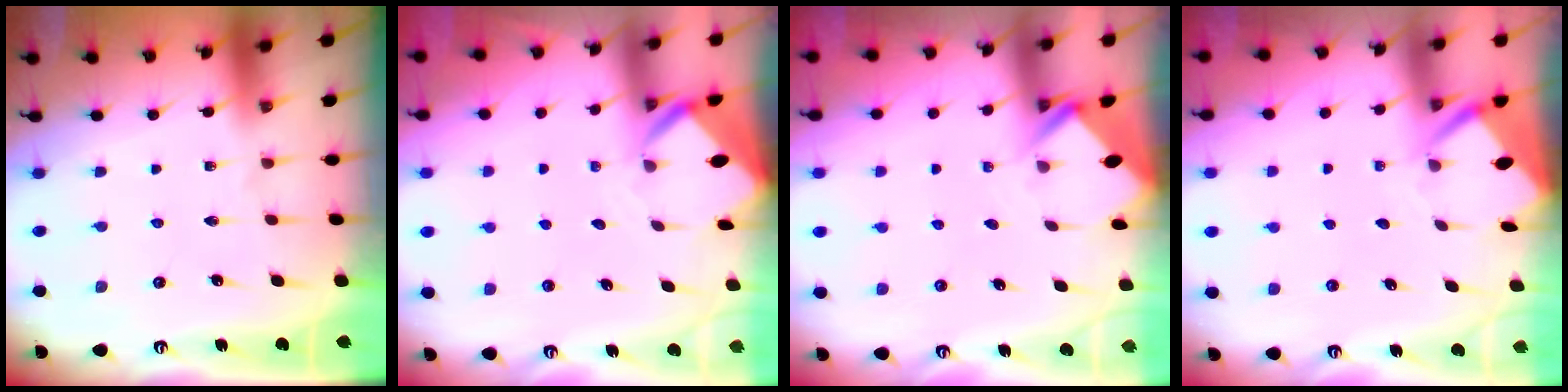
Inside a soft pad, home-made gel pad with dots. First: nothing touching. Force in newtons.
{"total": 3.2, "press": 3.2, "slide": 0.2}
{"total": 2.7, "press": 2.7, "slide": 0.2}
{"total": 3.7, "press": 3.7, "slide": 0.3}